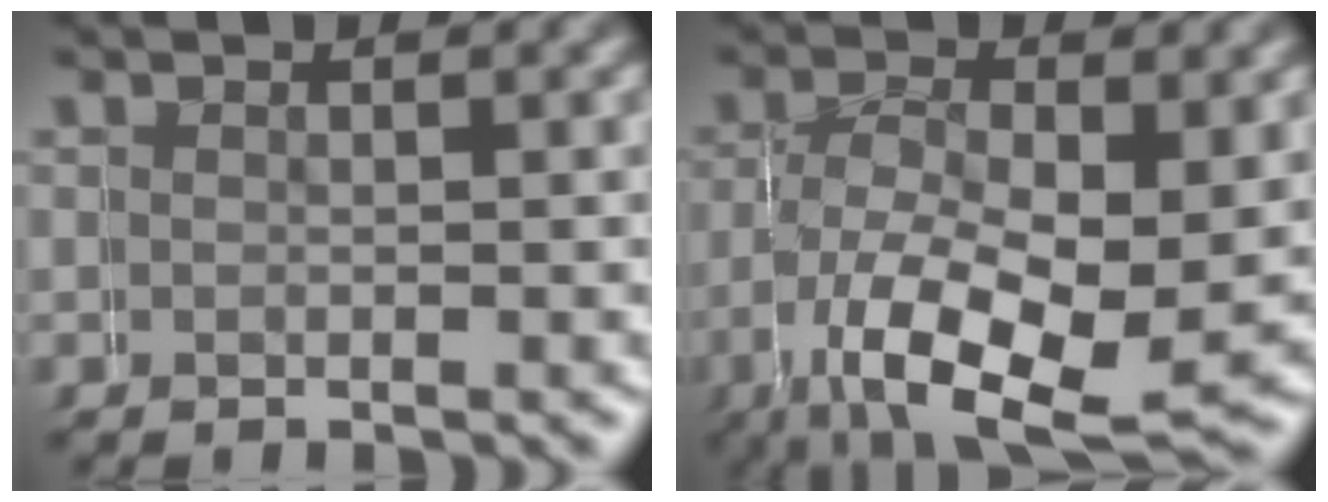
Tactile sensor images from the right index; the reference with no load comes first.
{"total": 7.4, "force": [-1.9, 4.6, 5.5], "torque": [-0.132, -0.047, -0.008]}